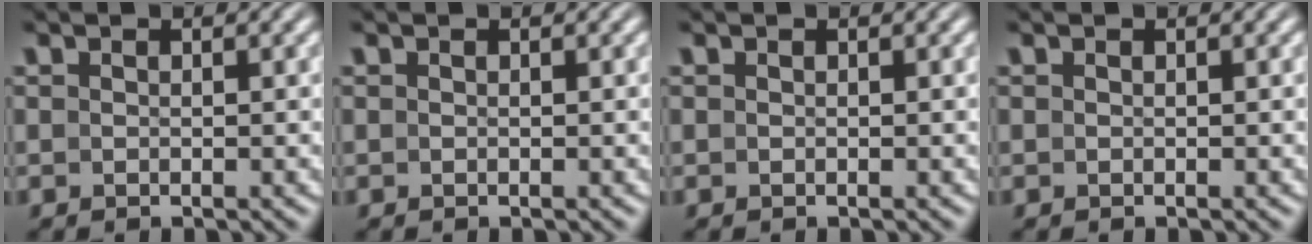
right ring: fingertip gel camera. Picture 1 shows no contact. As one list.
[{"total": 0.0}, {"total": 0.0}, {"total": 0.0}]